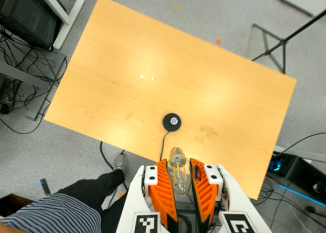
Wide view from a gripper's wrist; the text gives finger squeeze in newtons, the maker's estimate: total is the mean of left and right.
{"total": 21.7, "left": 27.2, "right": 16.1}